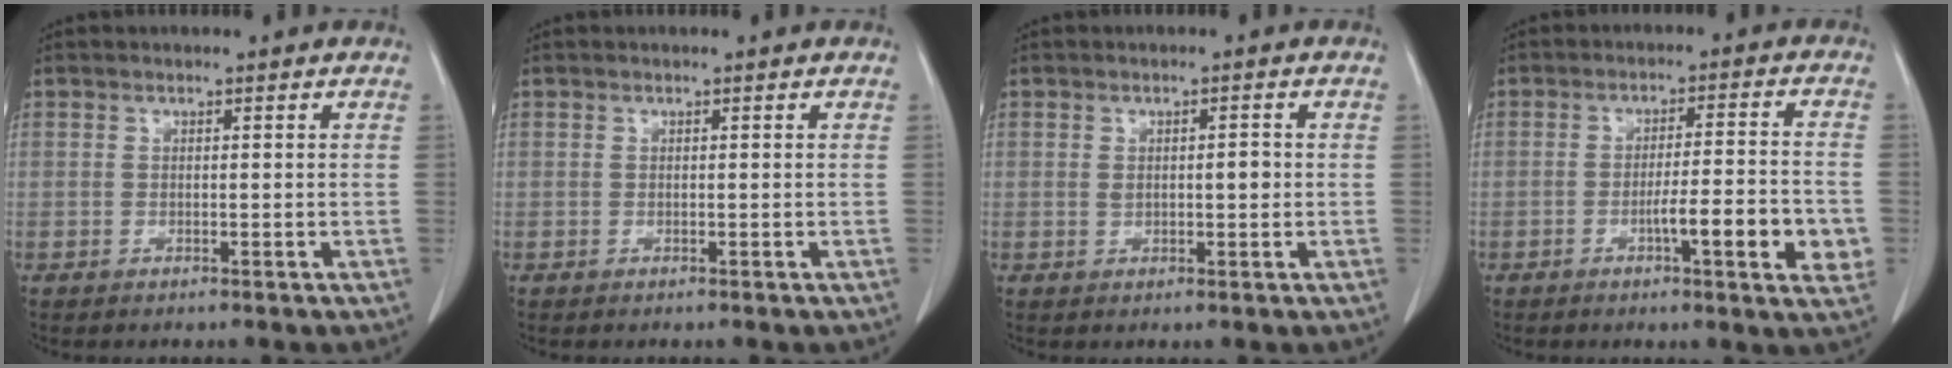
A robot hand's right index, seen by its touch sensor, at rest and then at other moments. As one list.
[{"total": 0.0}, {"total": 2.6, "force": [0.2, 1.1, 2.3], "torque": [-0.040, 0.005, 0.006]}, {"total": 9.7, "force": [-3.1, 0.9, 9.2], "torque": [-0.120, -0.001, -0.042]}]